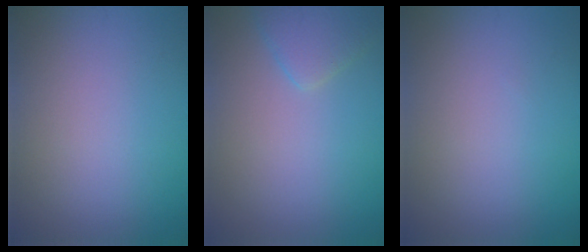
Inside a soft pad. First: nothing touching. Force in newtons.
{"total": 2.2, "press": 2.2, "slide": 0.2}
{"total": 0.0}